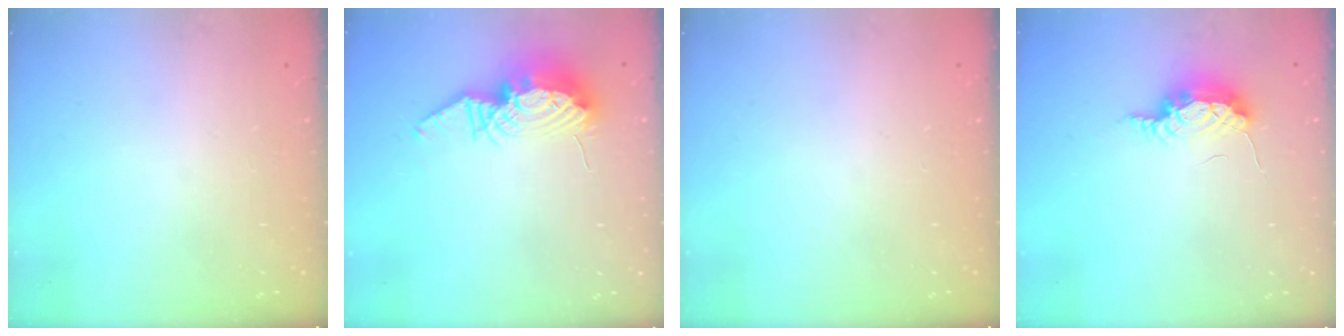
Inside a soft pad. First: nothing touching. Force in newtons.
{"total": 13.1, "press": 13.0, "slide": 1.2}
{"total": 0.0}
{"total": 9.6, "press": 8.1, "slide": 5.2}